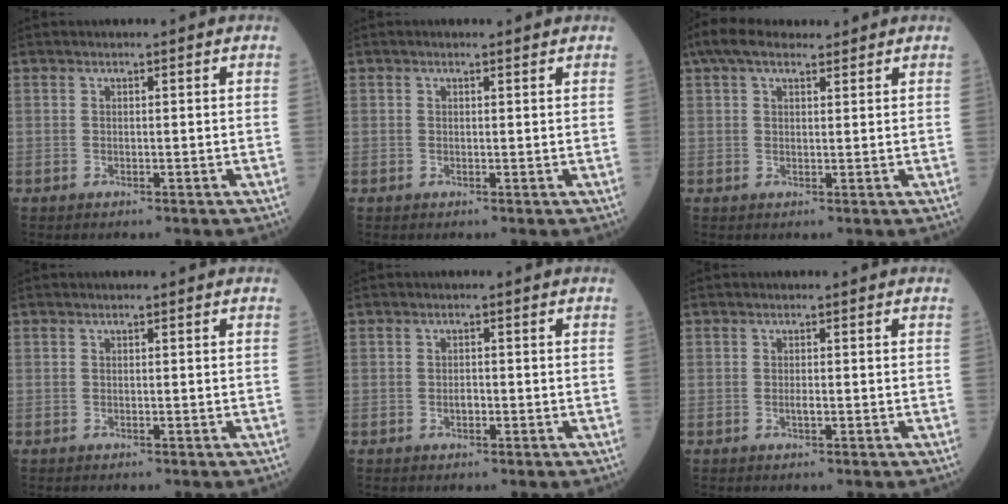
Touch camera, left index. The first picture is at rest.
{"total": 1.3, "force": [1.1, 0.1, 0.7], "torque": [-0.011, 0.010, 0.016]}
{"total": 6.8, "force": [5.3, 2.3, 3.6], "torque": [-0.073, 0.046, 0.096]}
{"total": 0.0}
{"total": 1.1, "force": [-0.3, 0.6, 0.9], "torque": [-0.016, 0.002, -0.006]}
{"total": 0.8, "force": [-0.1, 0.1, 0.7], "torque": [-0.016, -0.001, -0.002]}